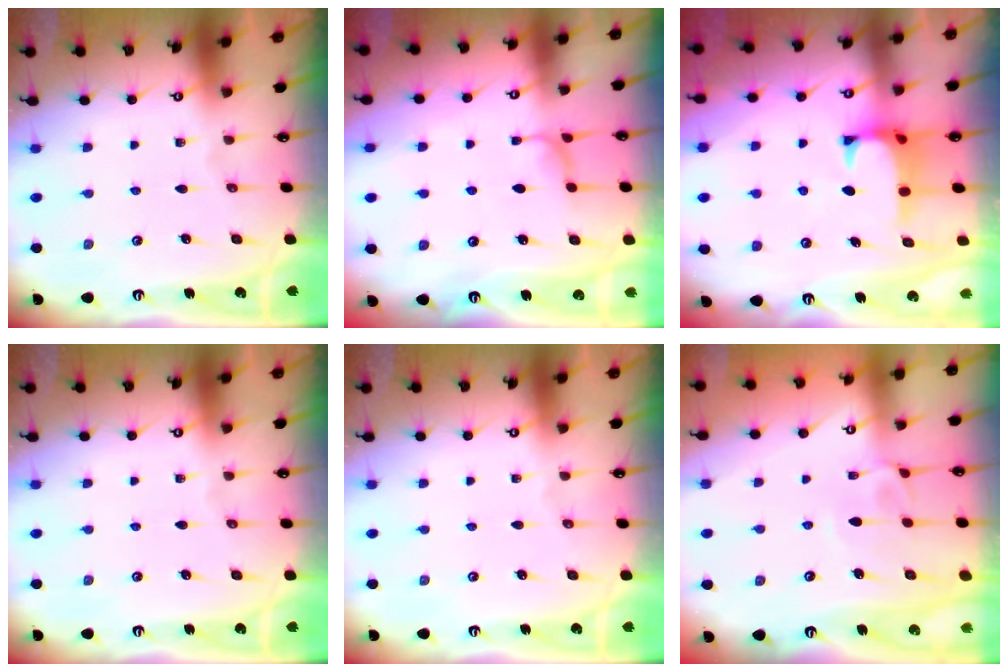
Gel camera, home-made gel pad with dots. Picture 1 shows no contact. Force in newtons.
{"total": 1.1, "press": 0.9, "slide": 0.5}
{"total": 0.9, "press": 0.3, "slide": 0.8}
{"total": 0.0}
{"total": 0.0}
{"total": 1.8, "press": 1.6, "slide": 0.8}